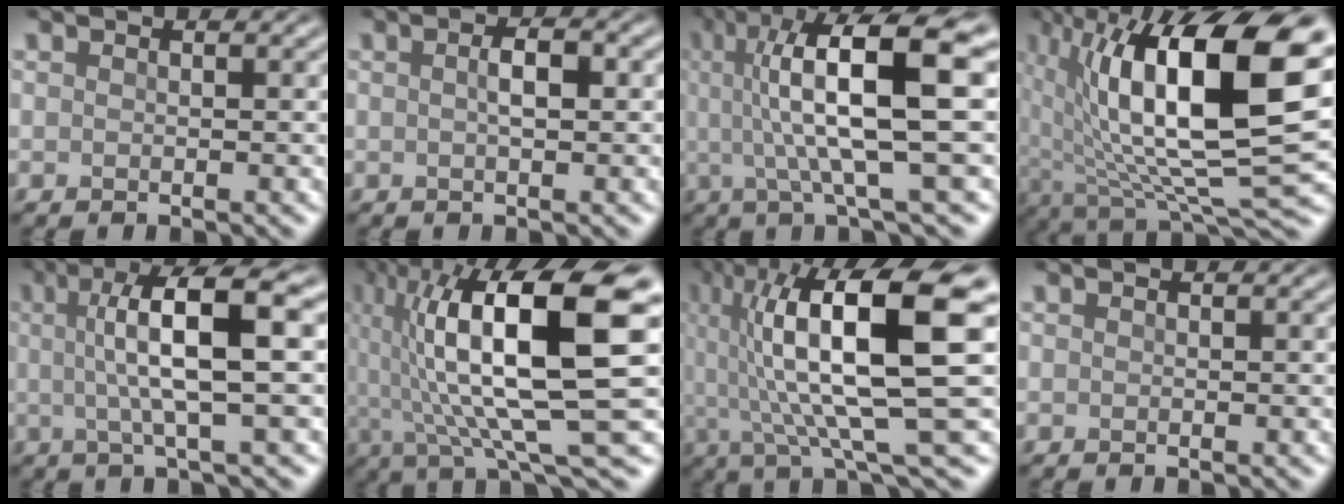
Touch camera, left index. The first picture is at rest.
{"total": 2.0, "force": [0.1, 0.5, 1.9], "torque": [-0.035, 0.004, 0.001]}
{"total": 11.9, "force": [1.8, 2.7, 11.4], "torque": [-0.167, 0.011, 0.030]}
{"total": 17.7, "force": [3.9, 6.9, 15.8], "torque": [-0.272, 0.008, 0.067]}
{"total": 9.2, "force": [1.7, 2.1, 8.8], "torque": [-0.128, 0.011, 0.023]}
{"total": 16.0, "force": [2.9, 4.1, 15.2], "torque": [-0.260, 0.009, 0.055]}
{"total": 14.4, "force": [2.7, 3.3, 13.8], "torque": [-0.227, 0.014, 0.051]}
{"total": 0.0}